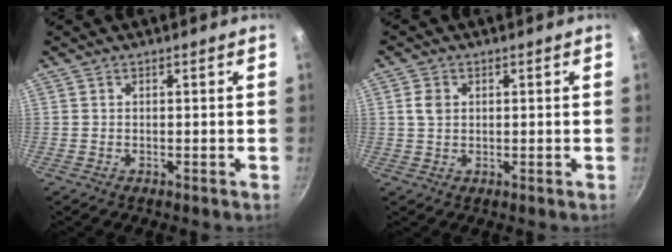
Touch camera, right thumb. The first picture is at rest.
{"total": 2.7, "force": [0.6, 2.1, 1.6], "torque": [-0.027, 0.001, 0.011]}